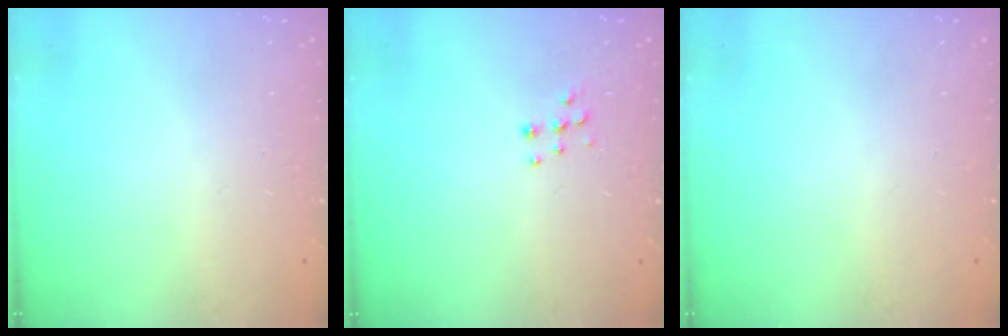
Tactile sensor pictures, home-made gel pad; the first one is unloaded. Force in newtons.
{"total": 6.2, "press": 6.1, "slide": 0.7}
{"total": 0.0}